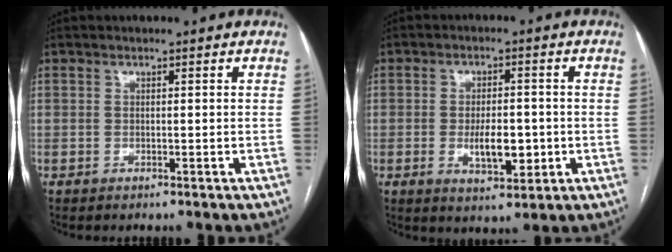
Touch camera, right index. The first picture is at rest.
{"total": 6.7, "force": [-1.3, 2.8, 5.9], "torque": [-0.101, -0.002, -0.012]}